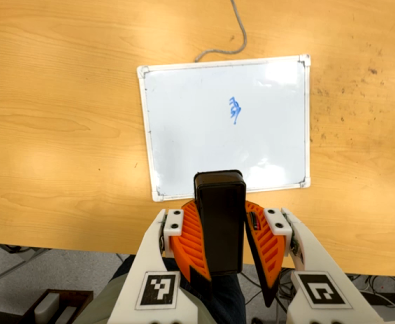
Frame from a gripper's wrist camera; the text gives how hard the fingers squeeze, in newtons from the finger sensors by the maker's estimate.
{"total": 10.7, "left": 10.4, "right": 10.9}